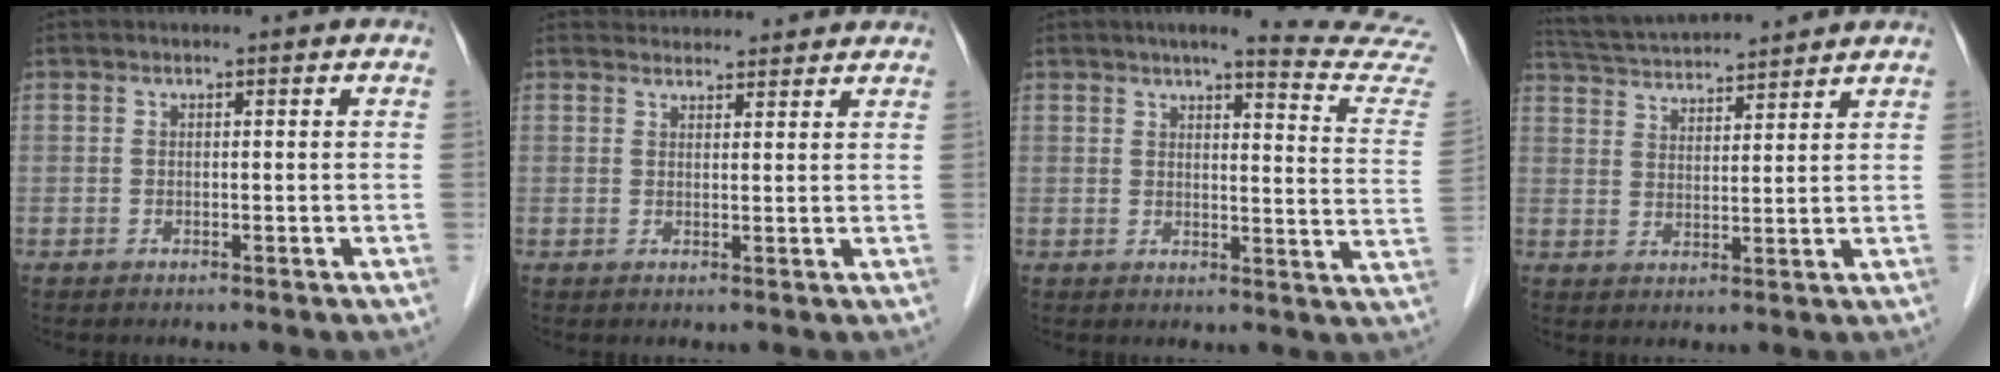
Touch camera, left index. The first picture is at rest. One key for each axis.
{"total": 5.7, "fx": 5.5, "fy": 1.1, "fz": 0.6, "tx": -0.004, "ty": 0.021, "tz": 0.064}
{"total": 13.7, "fx": 13.1, "fy": -1.1, "fz": 4.1, "tx": -0.041, "ty": -0.095, "tz": 0.127}
{"total": 11.2, "fx": 10.5, "fy": 0.3, "fz": 3.8, "tx": -0.081, "ty": 0.023, "tz": 0.173}